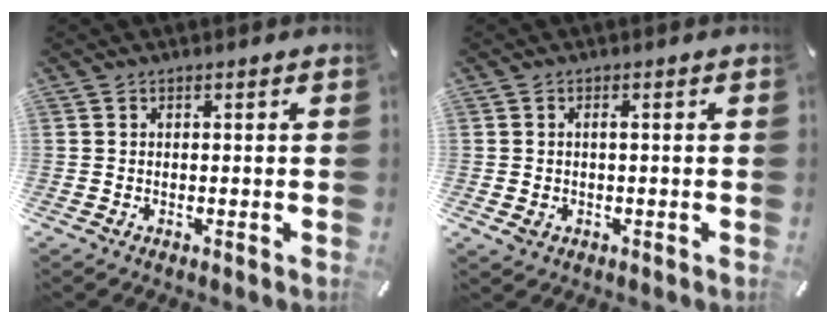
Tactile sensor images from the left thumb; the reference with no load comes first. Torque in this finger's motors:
{"motor_torque": [0.26, 0.66, 0.22, -0.14, 0.04]}